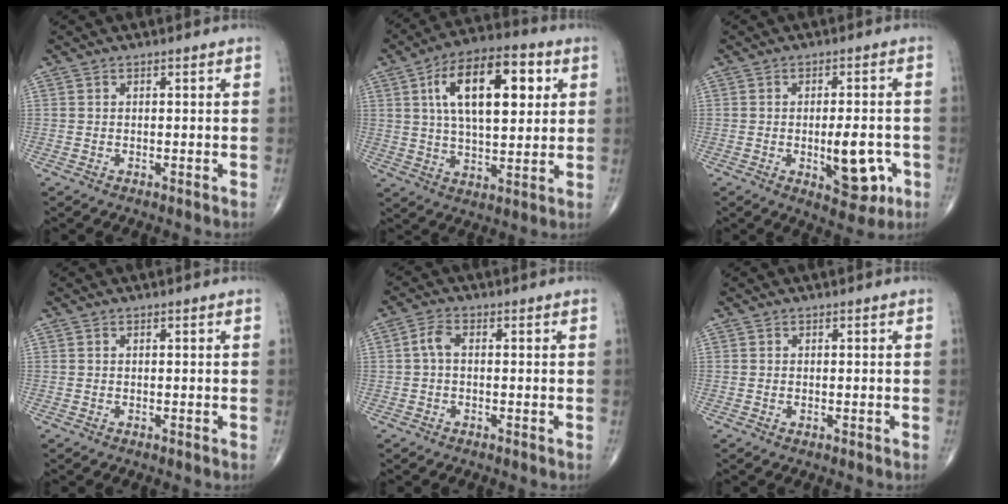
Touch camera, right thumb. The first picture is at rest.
{"total": 18.2, "force": [5.5, 8.5, 15.2], "torque": [-0.224, 0.002, 0.086]}
{"total": 9.2, "force": [-2.4, 4.1, 7.9], "torque": [-0.087, 0.003, -0.021]}
{"total": 0.0}
{"total": 2.9, "force": [0.0, 1.6, 2.4], "torque": [-0.050, 0.009, -0.005]}
{"total": 0.0}